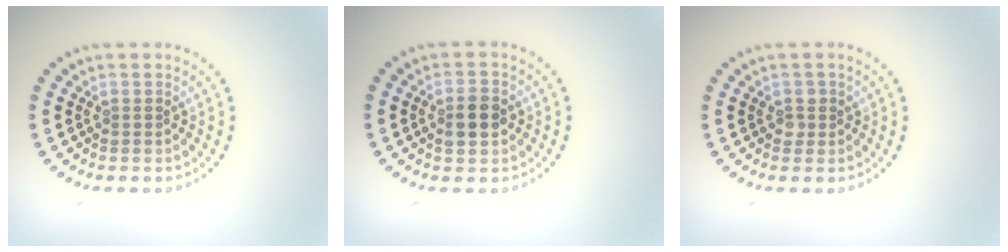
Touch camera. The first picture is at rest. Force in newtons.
{"total": 2.9, "press": 2.9, "slide": 0.2}
{"total": 0.9, "press": 0.9, "slide": 0.2}